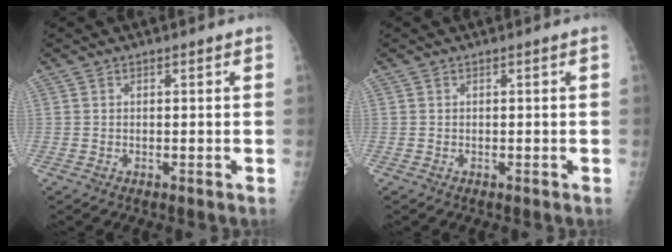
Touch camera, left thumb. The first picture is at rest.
{"total": 0.0}